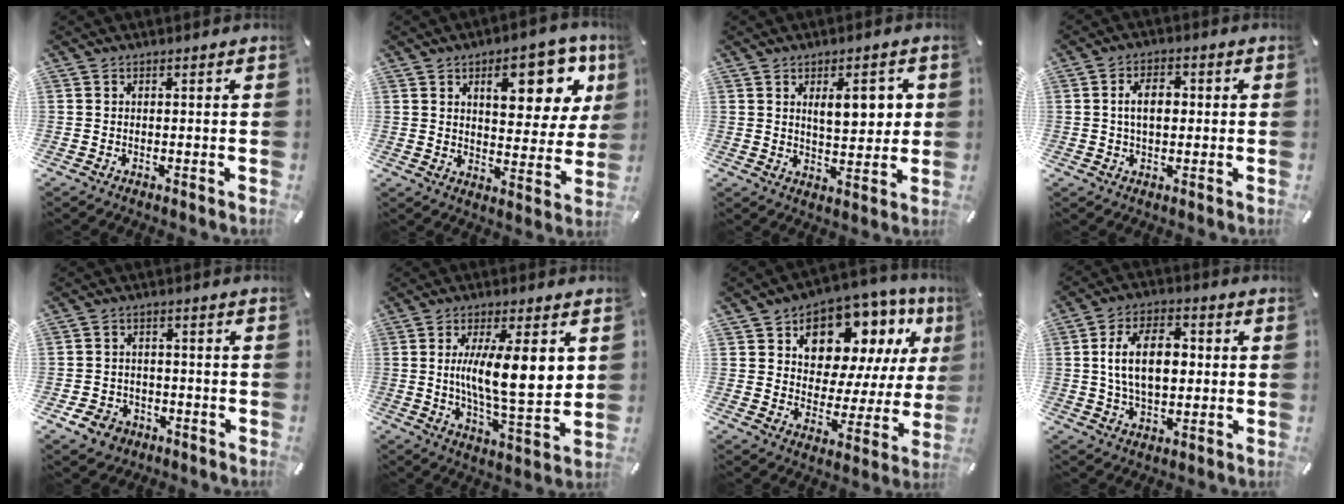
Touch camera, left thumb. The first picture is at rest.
{"total": 16.0, "force": [7.3, 7.9, 11.8], "torque": [-0.143, -0.028, 0.116]}
{"total": 9.0, "force": [3.2, 4.5, 7.1], "torque": [-0.091, -0.011, 0.046]}
{"total": 6.3, "force": [0.5, 3.9, 5.0], "torque": [-0.089, 0.004, 0.001]}
{"total": 5.4, "force": [-3.0, 4.3, 1.5], "torque": [-0.026, 0.015, -0.058]}
{"total": 15.0, "force": [2.8, 3.9, 14.2], "torque": [-0.251, -0.015, 0.037]}
{"total": 12.6, "force": [7.8, 8.2, 5.7], "torque": [-0.094, -0.063, 0.139]}
{"total": 12.9, "force": [0.9, 8.1, 10.0], "torque": [-0.188, 0.006, 0.012]}